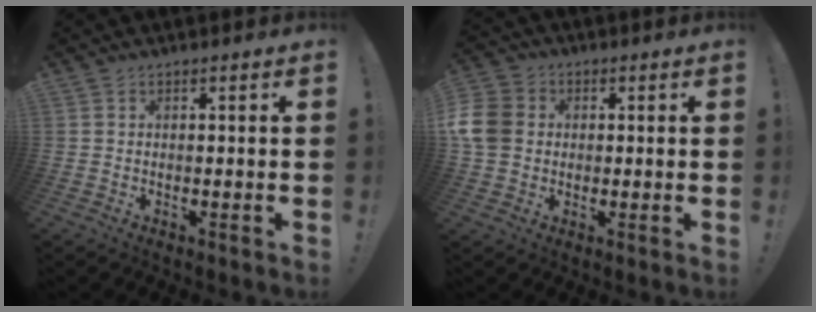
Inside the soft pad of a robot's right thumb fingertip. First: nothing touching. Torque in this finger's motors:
{"motor_torque": [1.11, 1.53, 0.54, -0.55, 0.11]}